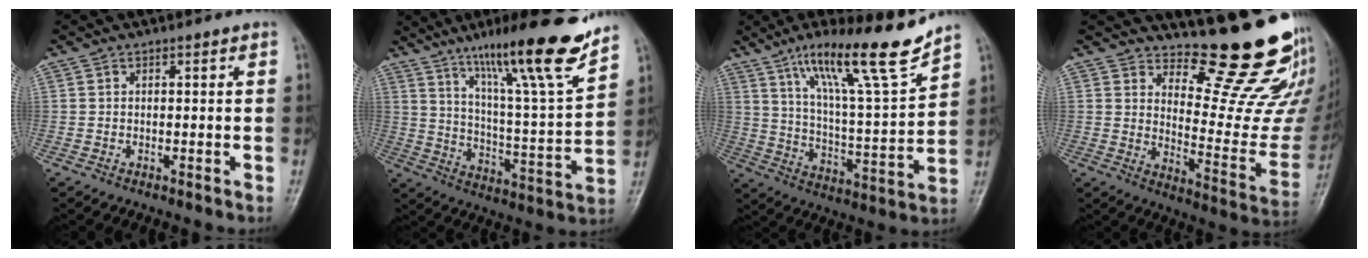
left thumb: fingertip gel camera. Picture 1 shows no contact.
{"total": 20.2, "force": [14.4, 1.5, 14.1], "torque": [-0.194, -0.075, 0.235]}
{"total": 18.1, "force": [12.6, 1.9, 12.8], "torque": [-0.188, -0.069, 0.215]}
{"total": 18.3, "force": [16.3, 3.4, 7.6], "torque": [-0.054, -0.183, 0.213]}